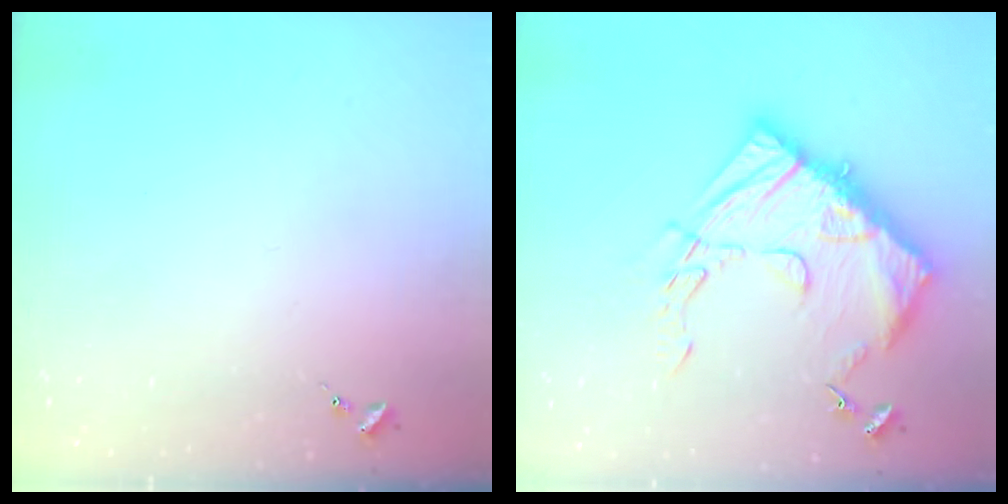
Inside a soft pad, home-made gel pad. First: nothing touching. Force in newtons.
{"total": 17.5, "press": 17.5, "slide": 1.0}